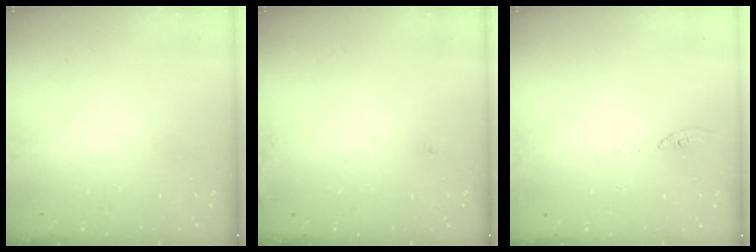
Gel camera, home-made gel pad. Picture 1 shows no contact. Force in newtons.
{"total": 6.5, "press": 6.2, "slide": 1.8}
{"total": 4.8, "press": 4.8, "slide": 0.6}